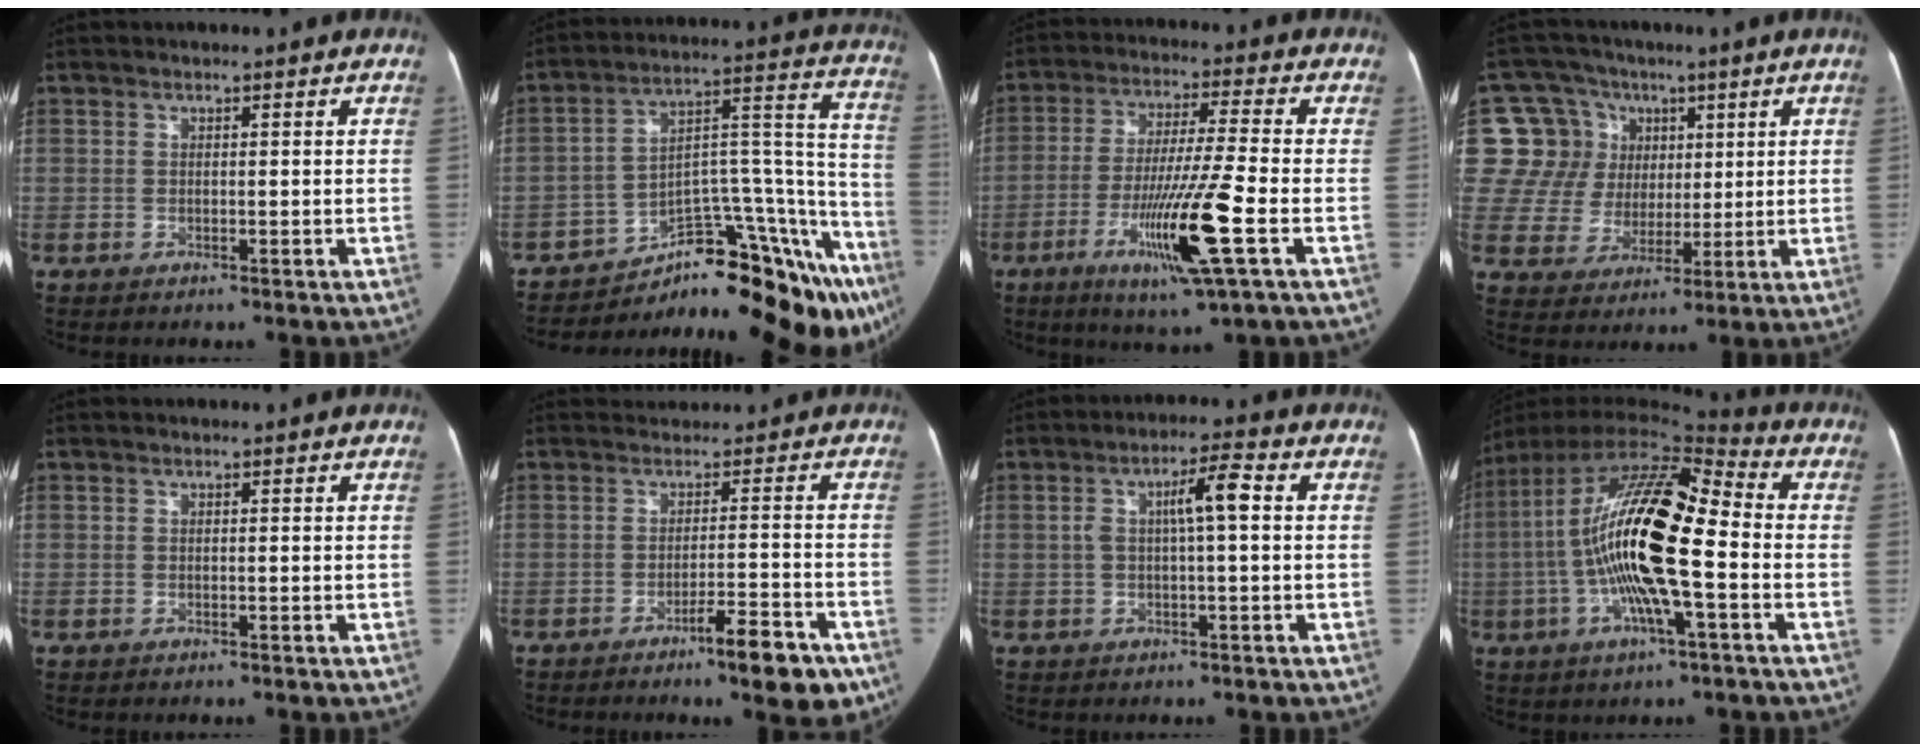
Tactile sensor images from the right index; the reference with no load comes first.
{"total": 22.2, "force": [-17.2, 7.1, 12.0], "torque": [-0.060, 0.077, -0.226]}
{"total": 13.3, "force": [-4.9, -0.7, 12.4], "torque": [-0.232, -0.026, -0.092]}
{"total": 15.6, "force": [5.3, 14.2, 3.7], "torque": [-0.093, 0.067, 0.107]}
{"total": 0.0}
{"total": 6.0, "force": [-3.5, 1.4, 4.7], "torque": [-0.051, 0.001, -0.048]}
{"total": 5.5, "force": [0.7, 0.6, 5.4], "torque": [-0.097, 0.018, 0.010]}
{"total": 21.5, "force": [-1.7, 4.1, 21.0], "torque": [-0.418, 0.012, -0.037]}